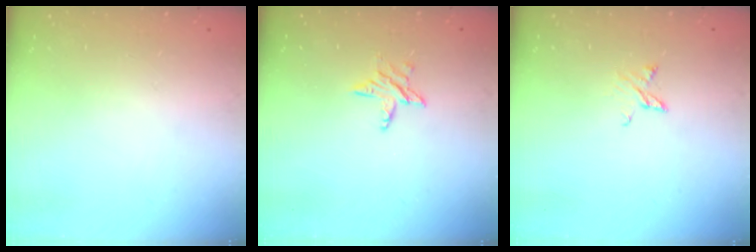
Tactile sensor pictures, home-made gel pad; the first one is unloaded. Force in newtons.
{"total": 5.0, "press": 5.0, "slide": 0.6}
{"total": 3.9, "press": 3.8, "slide": 0.4}